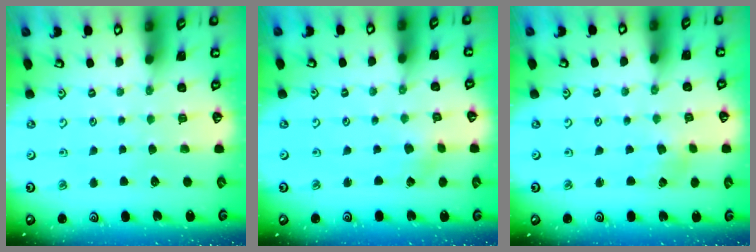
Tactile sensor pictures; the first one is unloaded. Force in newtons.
{"total": 0.0}
{"total": 2.7, "press": 2.7, "slide": 0.3}